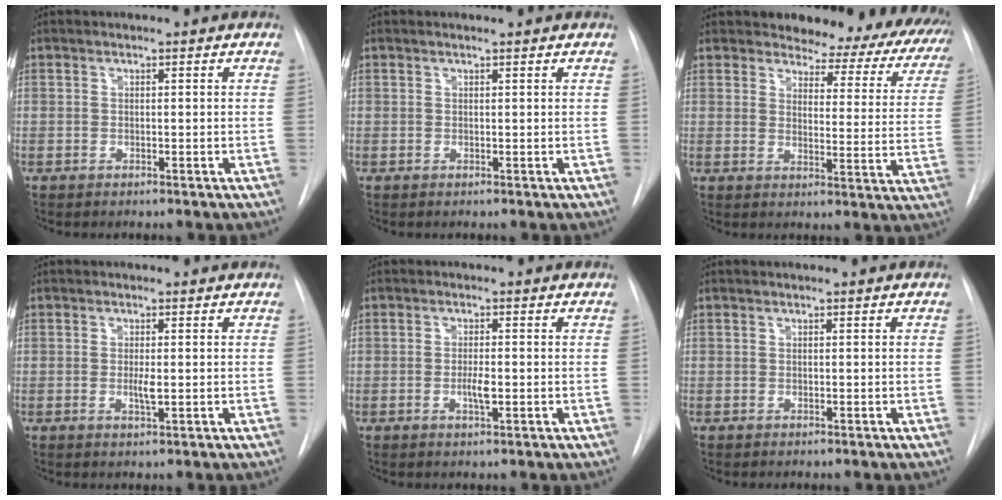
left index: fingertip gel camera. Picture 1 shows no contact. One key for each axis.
{"total": 0.9, "fx": 0.9, "fy": -0.1, "fz": 0.2, "tx": -0.011, "ty": 0.005, "tz": 0.013}
{"total": 19.2, "fx": 16.9, "fy": 6.5, "fz": 6.4, "tx": -0.063, "ty": -0.057, "tz": 0.178}
{"total": 1.9, "fx": -0.1, "fy": 0.4, "fz": 1.8, "tx": -0.037, "ty": -0.003, "tz": -0.001}
{"total": 2.3, "fx": -0.5, "fy": 0.5, "fz": 2.2, "tx": -0.042, "ty": -0.001, "tz": -0.008}
{"total": 0.0}